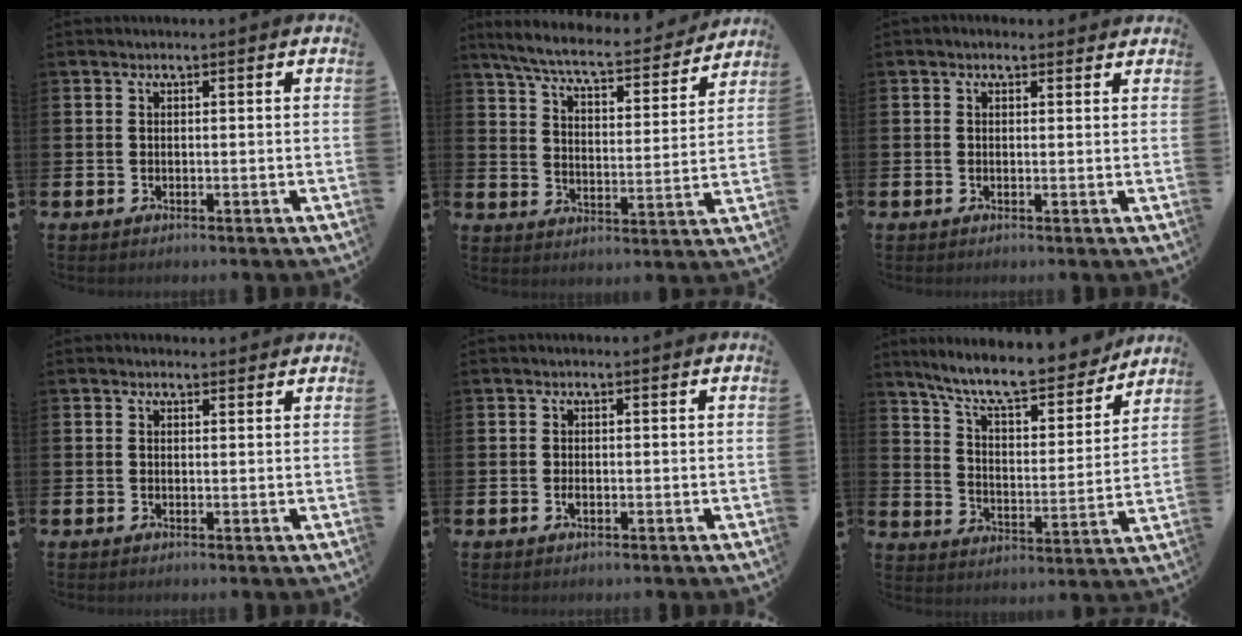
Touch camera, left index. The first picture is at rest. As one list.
[{"total": 7.2, "force": [6.5, 0.8, 2.9], "torque": [-0.087, -0.044, 0.109]}, {"total": 0.7, "force": [0.4, 0.5, 0.3], "torque": [-0.006, 0.006, 0.007]}, {"total": 0.7, "force": [0.6, 0.4, 0.2], "torque": [0.005, 0.003, 0.008]}, {"total": 1.0, "force": [-0.4, 0.4, 0.8], "torque": [-0.015, 0.000, -0.008]}, {"total": 10.2, "force": [9.2, 2.0, 4.1], "torque": [-0.105, -0.061, 0.155]}]